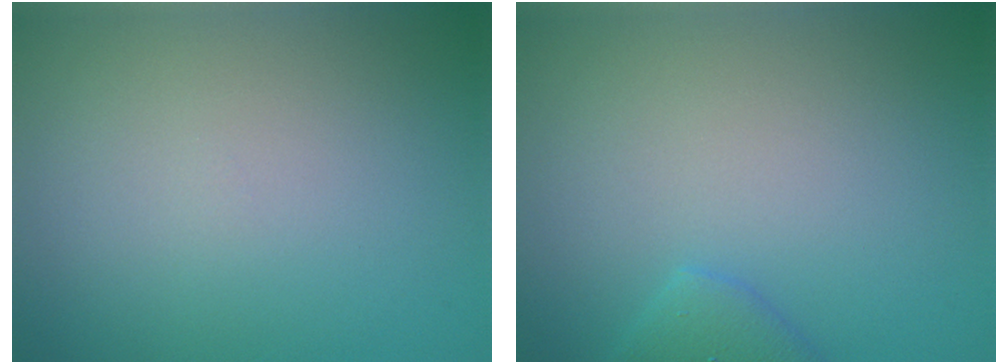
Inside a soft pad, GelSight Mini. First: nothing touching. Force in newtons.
{"total": 2.1, "press": 2.1, "slide": 0.1}